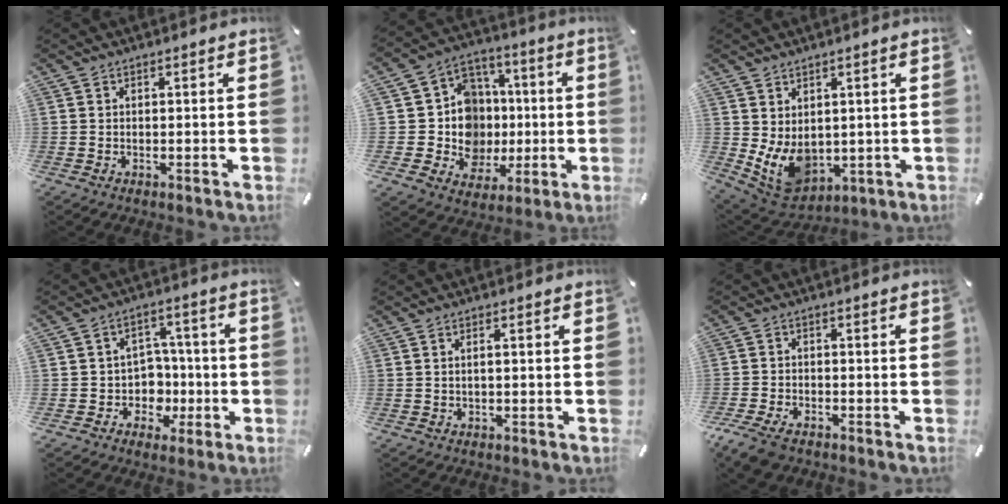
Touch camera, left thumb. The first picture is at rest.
{"total": 15.9, "force": [-0.9, 14.8, 5.6], "torque": [-0.097, 0.009, 0.009]}
{"total": 8.7, "force": [0.6, 7.3, 4.6], "torque": [-0.097, -0.023, 0.017]}
{"total": 8.7, "force": [-1.5, 8.3, 2.0], "torque": [-0.029, 0.008, -0.016]}
{"total": 1.5, "force": [-0.1, 0.3, 1.5], "torque": [-0.025, -0.002, -0.001]}
{"total": 5.2, "force": [-3.7, 2.7, 2.5], "torque": [-0.072, 0.009, -0.076]}